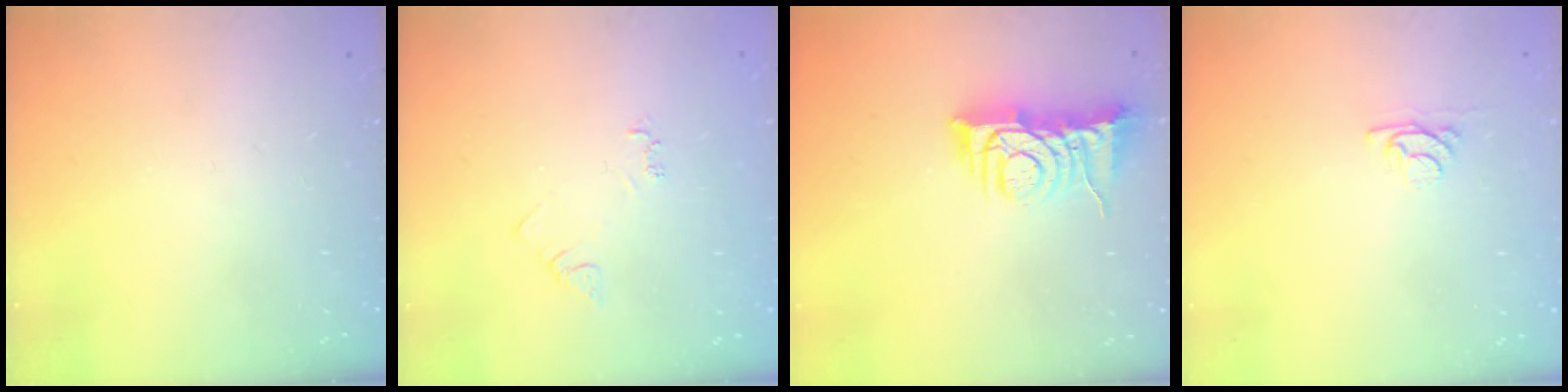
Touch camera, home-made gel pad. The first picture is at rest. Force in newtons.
{"total": 3.9, "press": 3.9, "slide": 0.5}
{"total": 8.8, "press": 8.8, "slide": 0.4}
{"total": 3.8, "press": 3.8, "slide": 0.4}